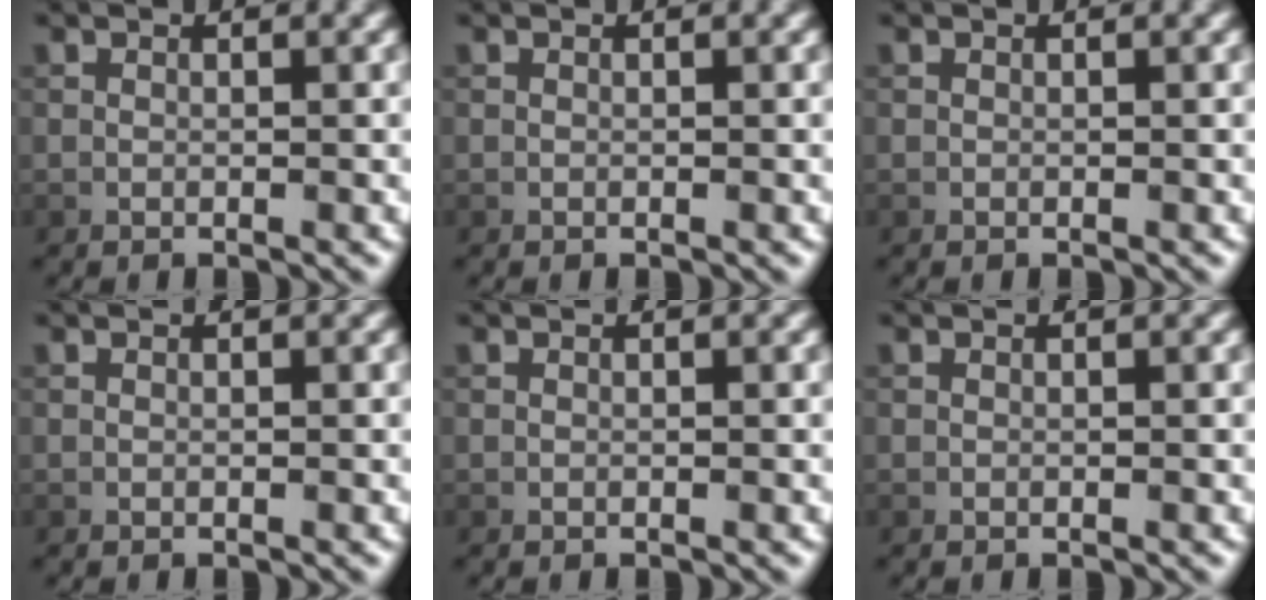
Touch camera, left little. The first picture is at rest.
{"total": 0.0}
{"total": 0.0}
{"total": 0.0}
{"total": 0.0}
{"total": 0.0}